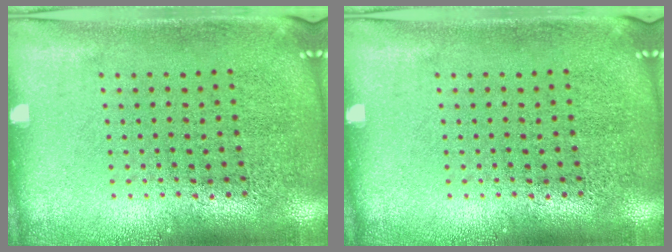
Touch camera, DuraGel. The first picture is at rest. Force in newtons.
{"total": 0.0}